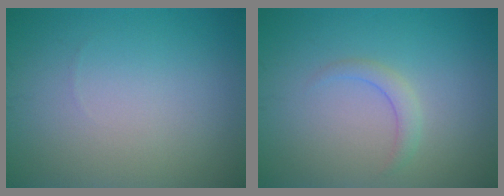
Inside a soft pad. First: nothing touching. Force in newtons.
{"total": 1.4, "press": 1.4, "slide": 0.0}